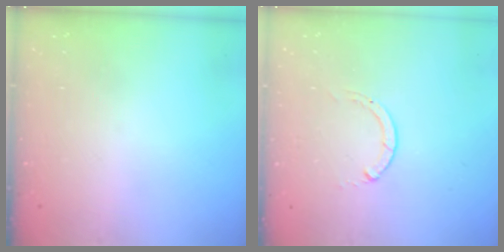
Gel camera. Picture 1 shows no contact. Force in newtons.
{"total": 0.0}